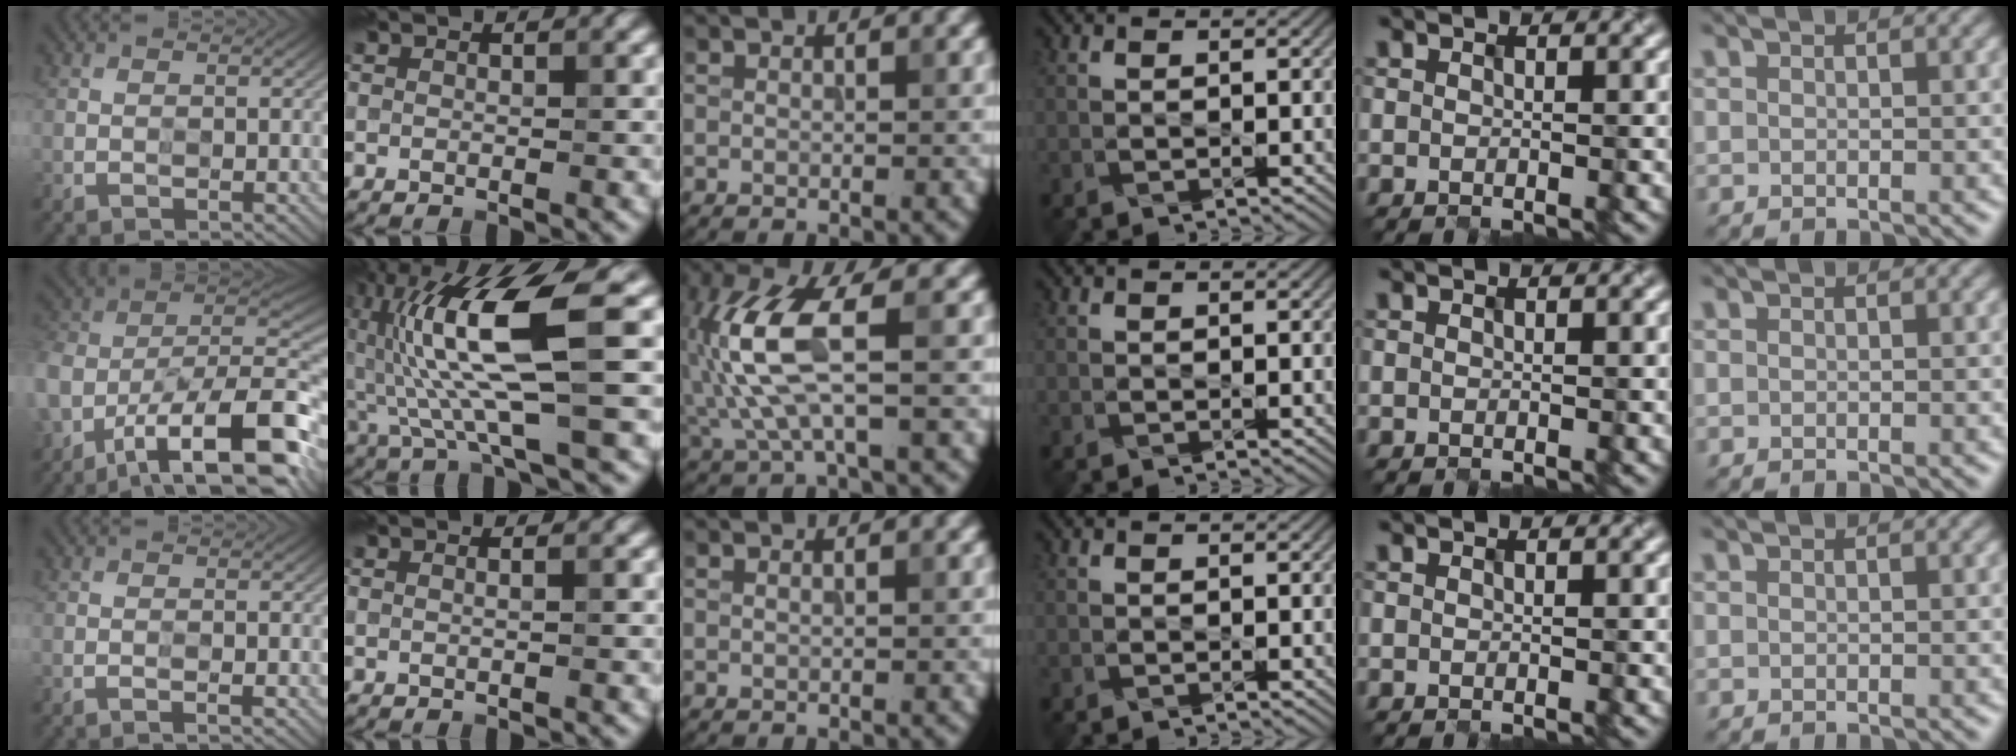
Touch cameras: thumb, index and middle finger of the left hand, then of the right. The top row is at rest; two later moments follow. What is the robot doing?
{"motion": "insert", "object": "drawer"}